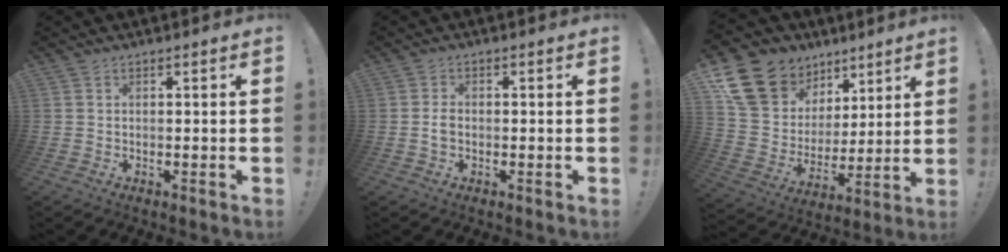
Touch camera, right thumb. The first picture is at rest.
{"total": 2.1, "force": [-0.6, 1.2, 1.6], "torque": [-0.027, 0.005, -0.011]}
{"total": 18.8, "force": [12.1, 12.7, 6.5], "torque": [-0.114, -0.078, 0.254]}